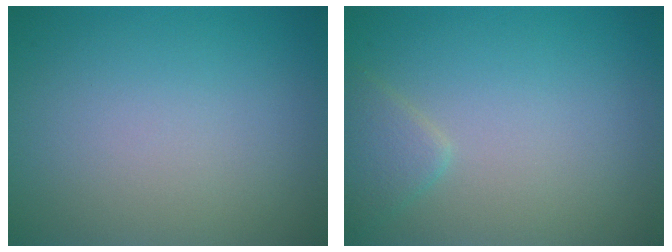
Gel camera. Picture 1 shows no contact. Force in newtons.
{"total": 1.8, "press": 1.8, "slide": 0.1}